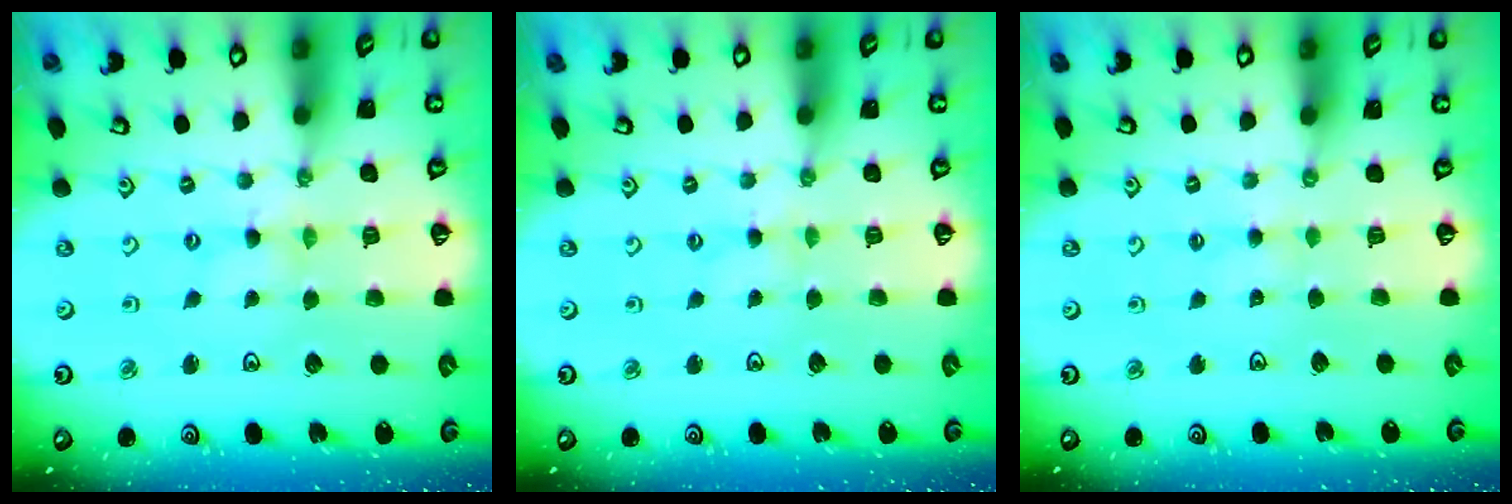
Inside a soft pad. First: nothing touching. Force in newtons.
{"total": 1.6, "press": 1.6, "slide": 0.2}
{"total": 1.4, "press": 1.4, "slide": 0.3}